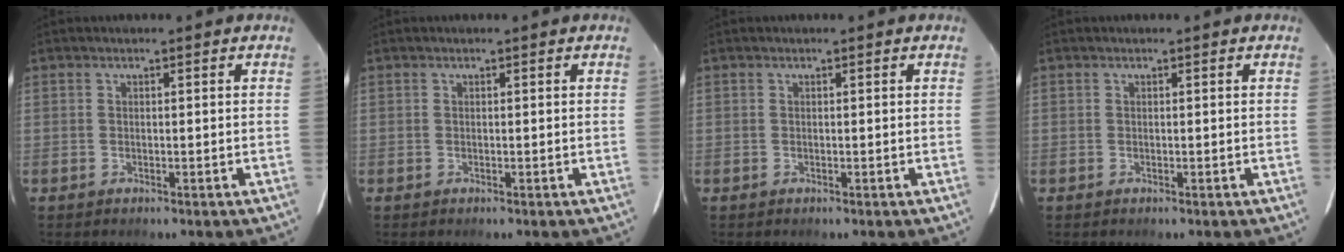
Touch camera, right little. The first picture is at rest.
{"total": 0.0}
{"total": 0.0}
{"total": 0.0}